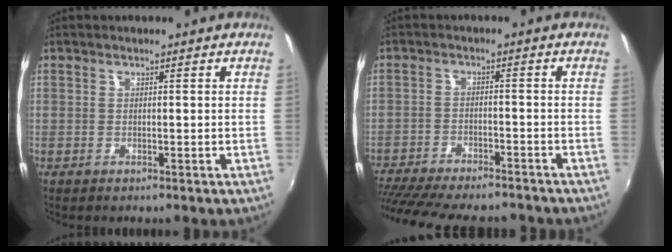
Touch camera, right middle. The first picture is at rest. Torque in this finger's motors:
{"motor_torque": [1.08, -1.06, 0.32, 0.21]}